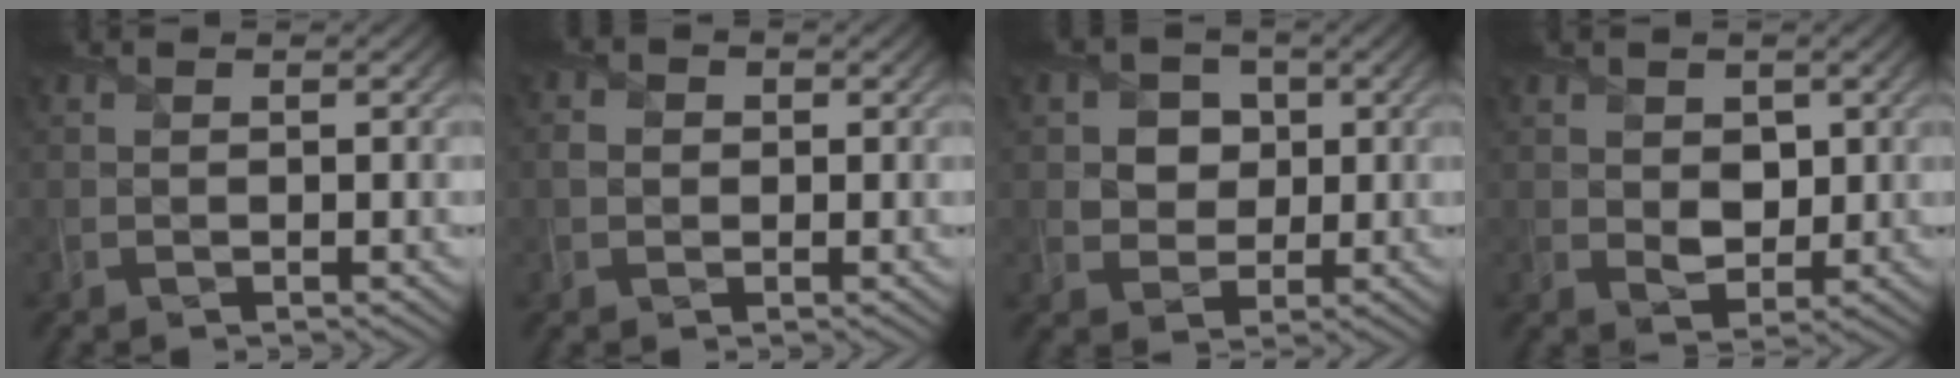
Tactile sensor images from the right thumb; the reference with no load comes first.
{"total": 1.5, "force": [-0.3, 1.3, 0.6], "torque": [-0.016, -0.001, -0.007]}
{"total": 5.0, "force": [1.2, 4.2, 2.3], "torque": [-0.066, -0.001, 0.014]}
{"total": 2.7, "force": [0.5, 1.9, 1.9], "torque": [-0.044, -0.009, 0.008]}